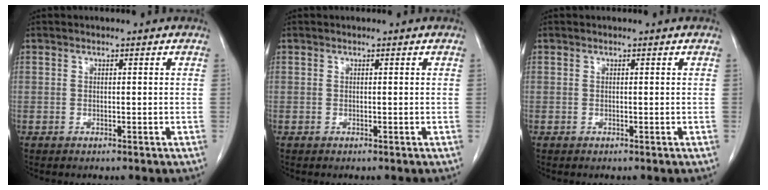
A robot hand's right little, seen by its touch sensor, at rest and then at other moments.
{"total": 0.0}
{"total": 0.0}